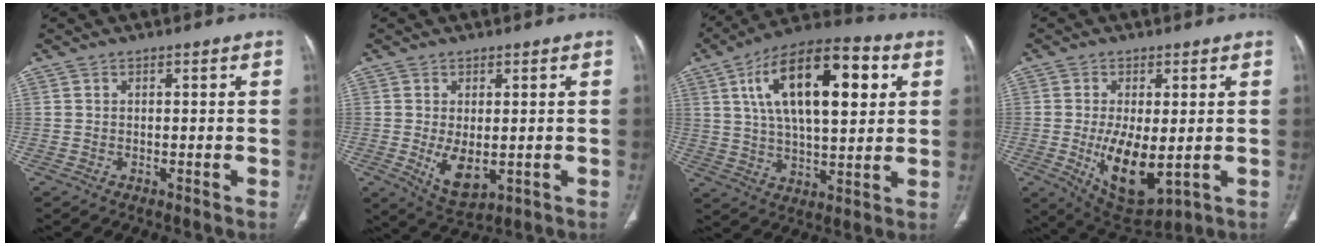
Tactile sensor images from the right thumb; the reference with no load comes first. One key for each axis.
{"total": 6.4, "fx": -0.9, "fy": 3.4, "fz": 5.3, "tx": -0.088, "ty": -0.018, "tz": 0.001}
{"total": 21.8, "fx": 6.7, "fy": 9.5, "fz": 18.5, "tx": -0.289, "ty": 0.002, "tz": 0.104}
{"total": 11.3, "fx": -1.8, "fy": 5.1, "fz": 10.0, "tx": -0.163, "ty": -0.027, "tz": -0.012}